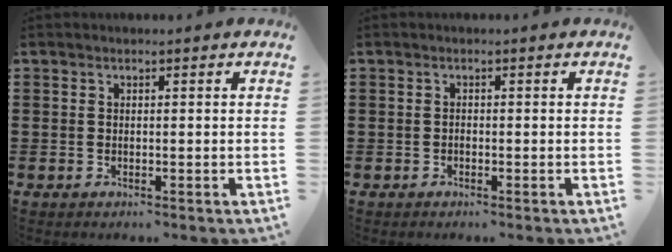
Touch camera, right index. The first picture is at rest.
{"total": 0.6, "force": [-0.4, 0.3, 0.2], "torque": [-0.006, -0.001, -0.009]}